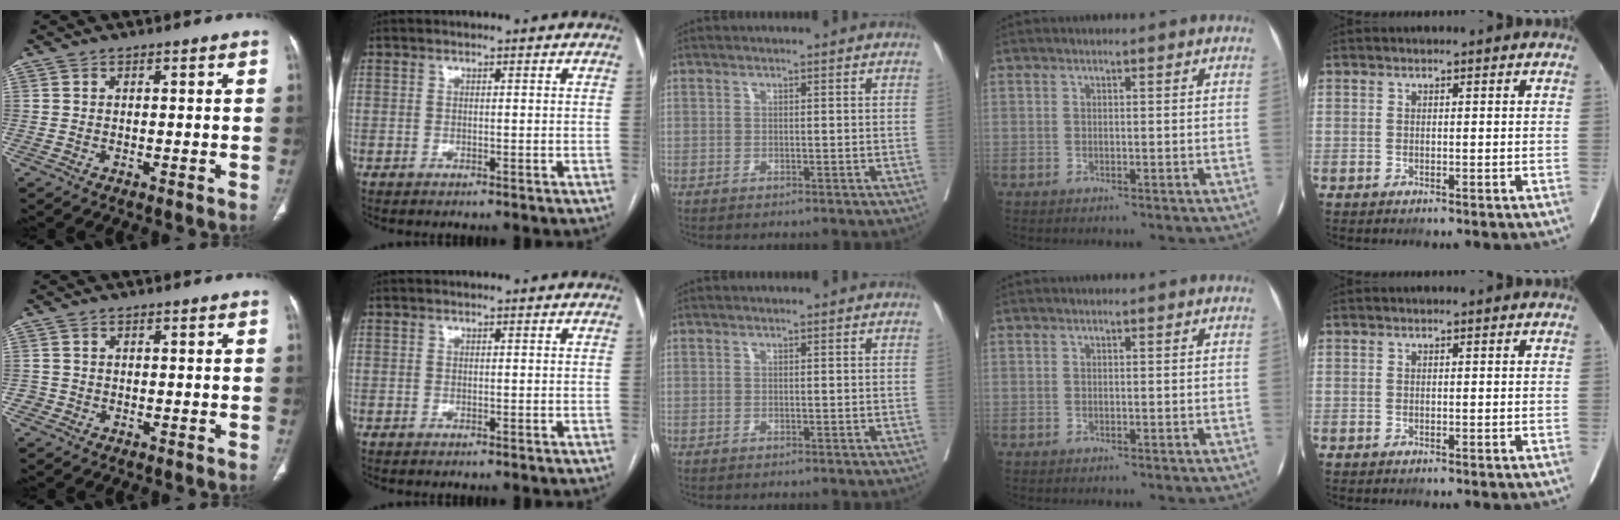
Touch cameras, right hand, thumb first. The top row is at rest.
{"thumb": {"total": 1.3, "force": [-0.5, 1.2, -0.1], "torque": [0.011, 0.007, -0.014]}}